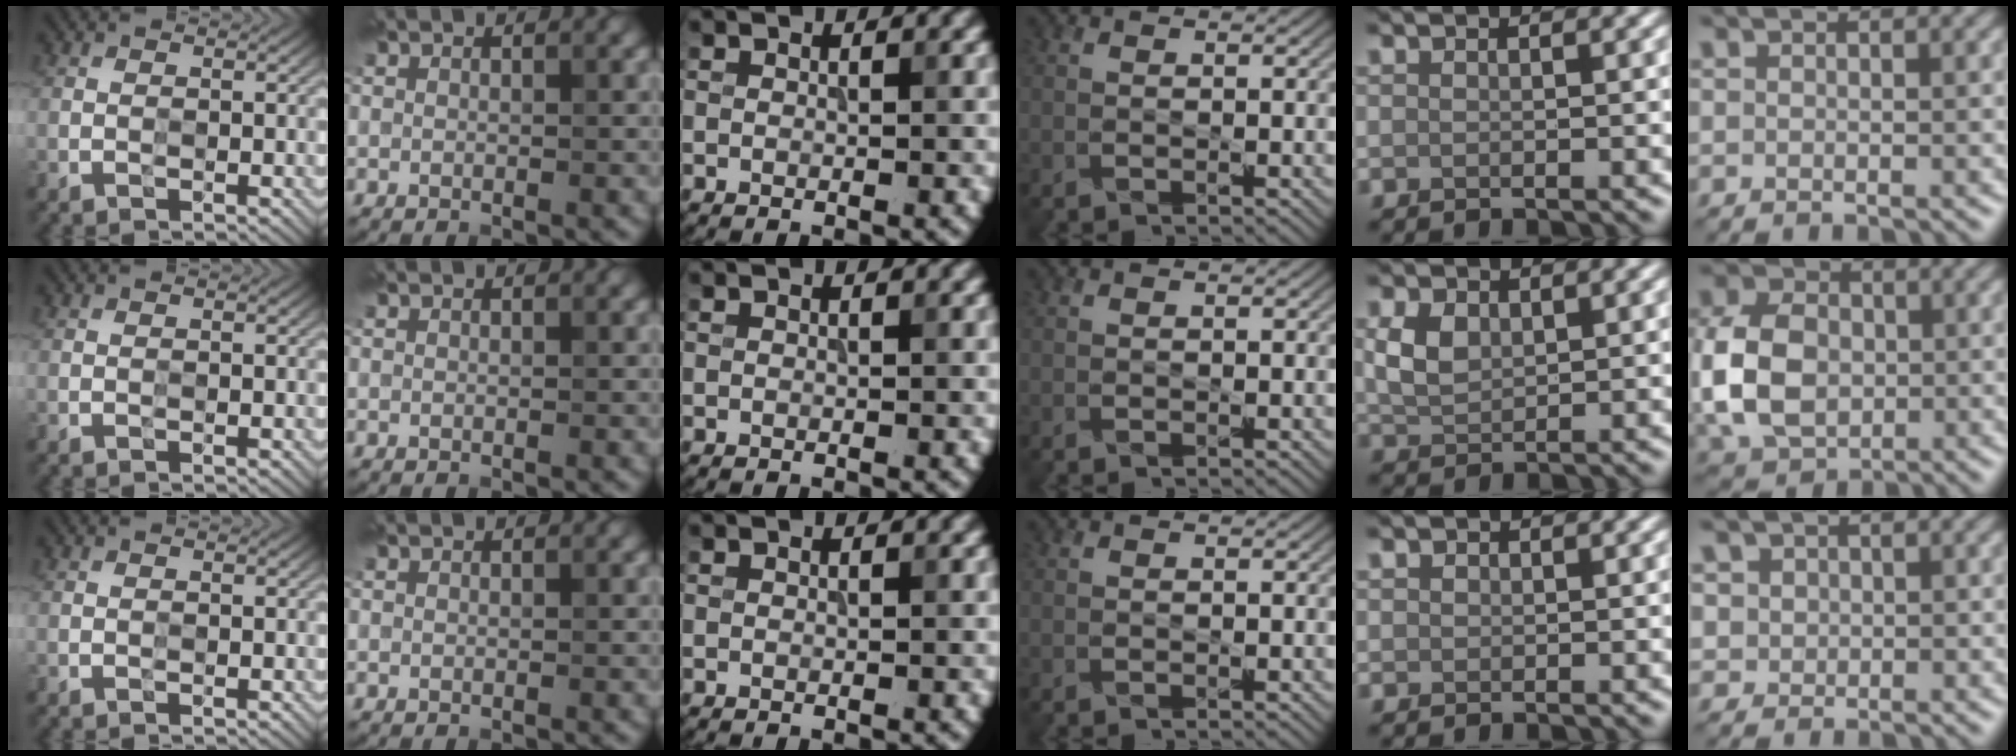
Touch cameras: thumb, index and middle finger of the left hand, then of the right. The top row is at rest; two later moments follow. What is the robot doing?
{"motion": "press", "object": "button"}